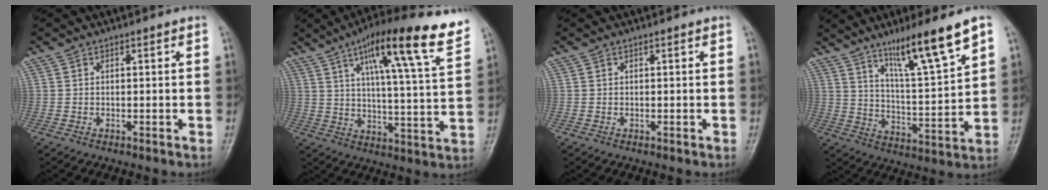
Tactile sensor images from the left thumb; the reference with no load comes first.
{"total": 19.4, "force": [11.4, 2.7, 15.6], "torque": [-0.217, -0.036, 0.169]}
{"total": 0.0}
{"total": 14.6, "force": [9.2, 1.2, 11.2], "torque": [-0.184, -0.051, 0.163]}